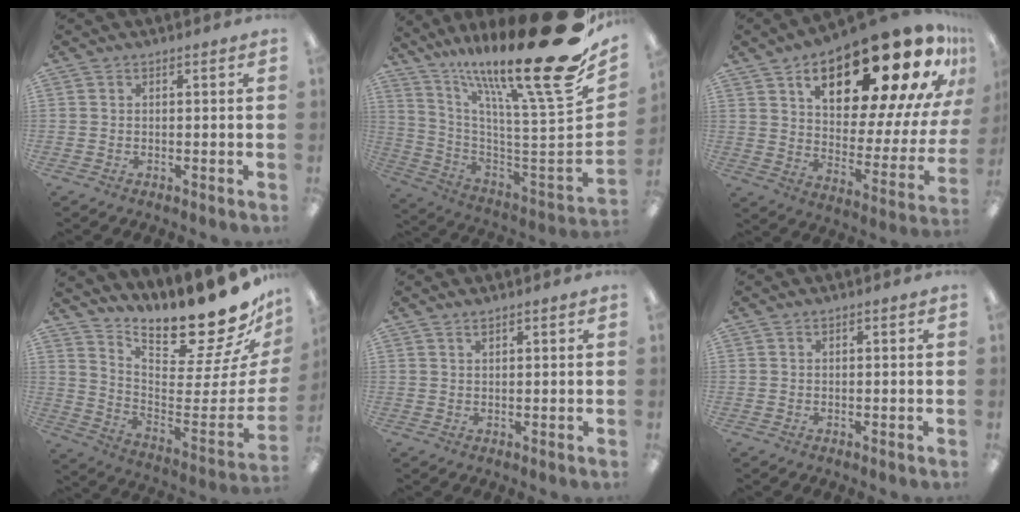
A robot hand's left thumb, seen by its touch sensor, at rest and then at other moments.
{"total": 27.1, "force": [17.0, 4.3, 20.7], "torque": [-0.271, -0.150, 0.274]}
{"total": 27.0, "force": [16.0, 10.3, 19.2], "torque": [-0.258, -0.107, 0.257]}
{"total": 19.9, "force": [17.4, 4.2, 8.7], "torque": [-0.087, -0.166, 0.274]}
{"total": 1.3, "force": [1.1, 0.4, 0.7], "torque": [-0.015, 0.001, 0.019]}
{"total": 0.0}